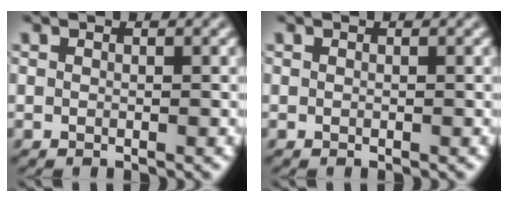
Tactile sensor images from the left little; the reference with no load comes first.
{"total": 0.0}